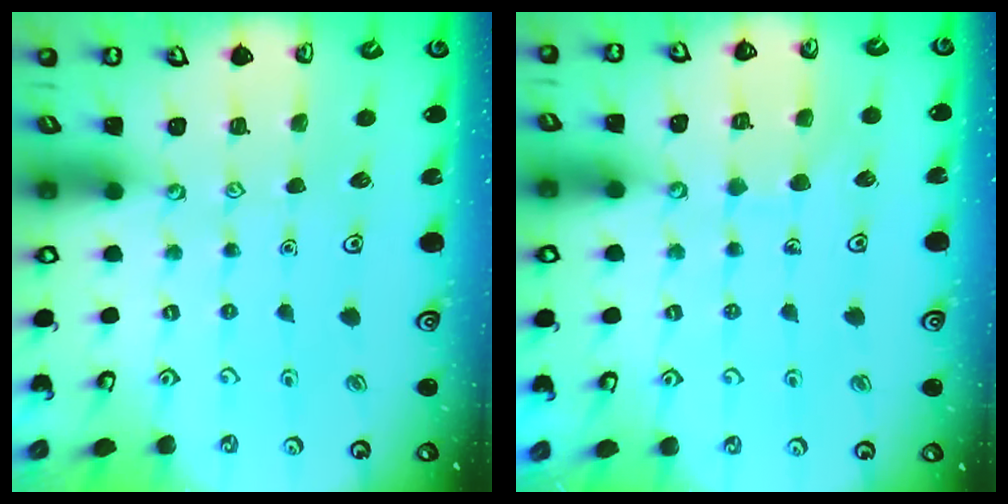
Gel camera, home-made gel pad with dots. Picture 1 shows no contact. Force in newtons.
{"total": 6.1, "press": 6.0, "slide": 0.5}